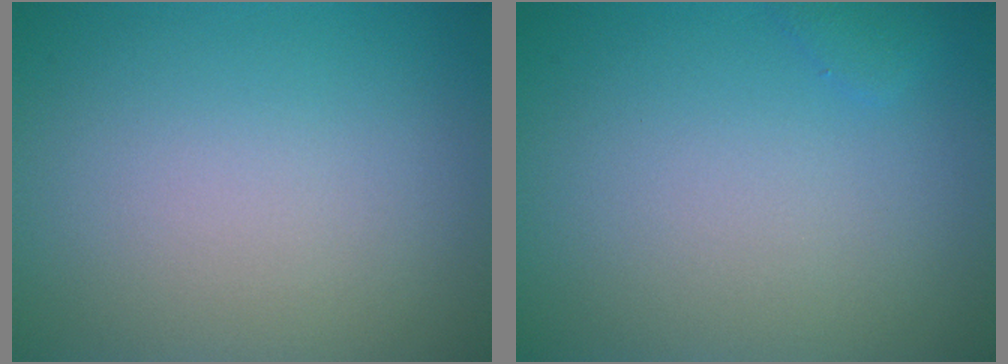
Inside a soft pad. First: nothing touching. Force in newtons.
{"total": 0.7, "press": 0.7, "slide": 0.0}